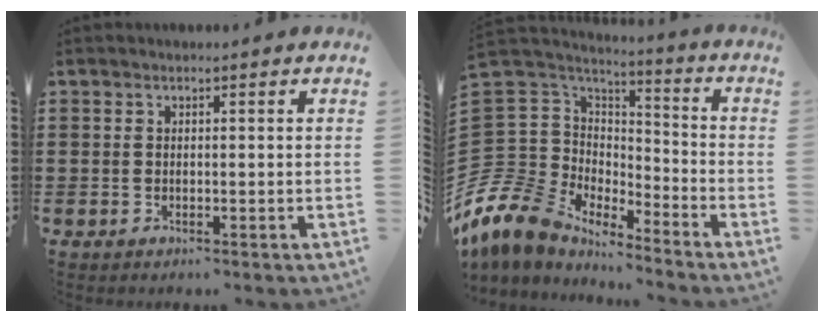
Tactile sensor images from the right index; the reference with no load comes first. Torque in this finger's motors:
{"motor_torque": [-0.54, 0.65, -1.05, -0.21]}